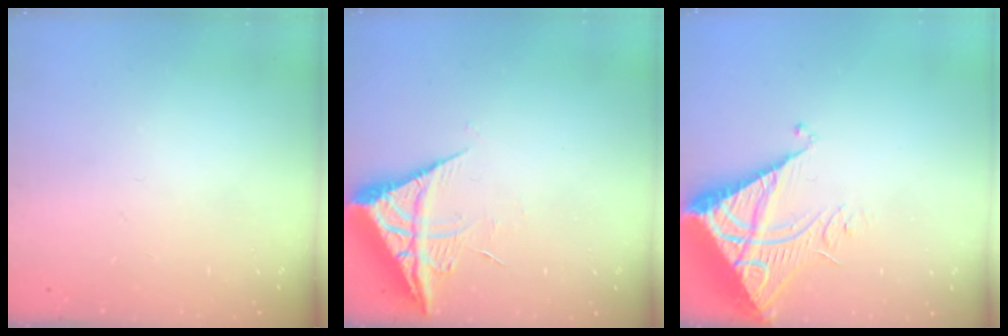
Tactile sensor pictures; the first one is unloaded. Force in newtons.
{"total": 7.6, "press": 7.6, "slide": 0.5}
{"total": 9.8, "press": 9.8, "slide": 1.0}